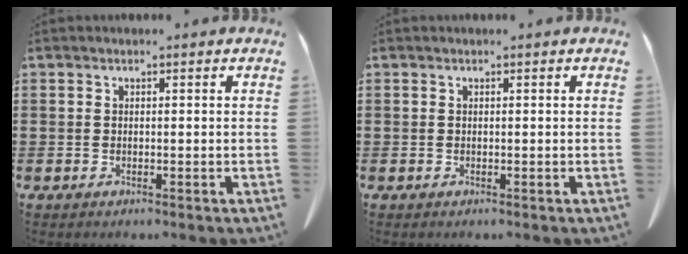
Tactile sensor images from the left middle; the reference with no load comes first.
{"total": 0.0}